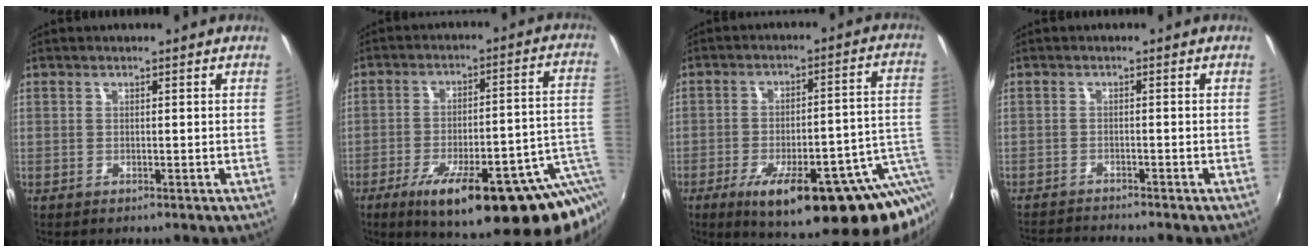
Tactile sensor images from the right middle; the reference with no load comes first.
{"total": 24.2, "force": [-12.0, 4.9, 20.4], "torque": [-0.281, -0.035, -0.160]}
{"total": 22.8, "force": [-10.8, 5.1, 19.4], "torque": [-0.266, -0.030, -0.141]}
{"total": 4.9, "force": [-4.8, -0.5, 0.9], "torque": [-0.034, -0.013, -0.087]}